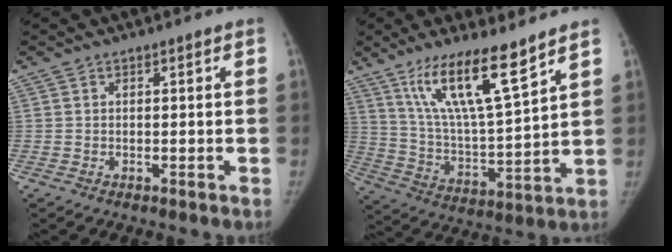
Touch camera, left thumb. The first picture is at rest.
{"total": 16.0, "force": [10.5, 2.5, 11.8], "torque": [-0.203, -0.064, 0.206]}